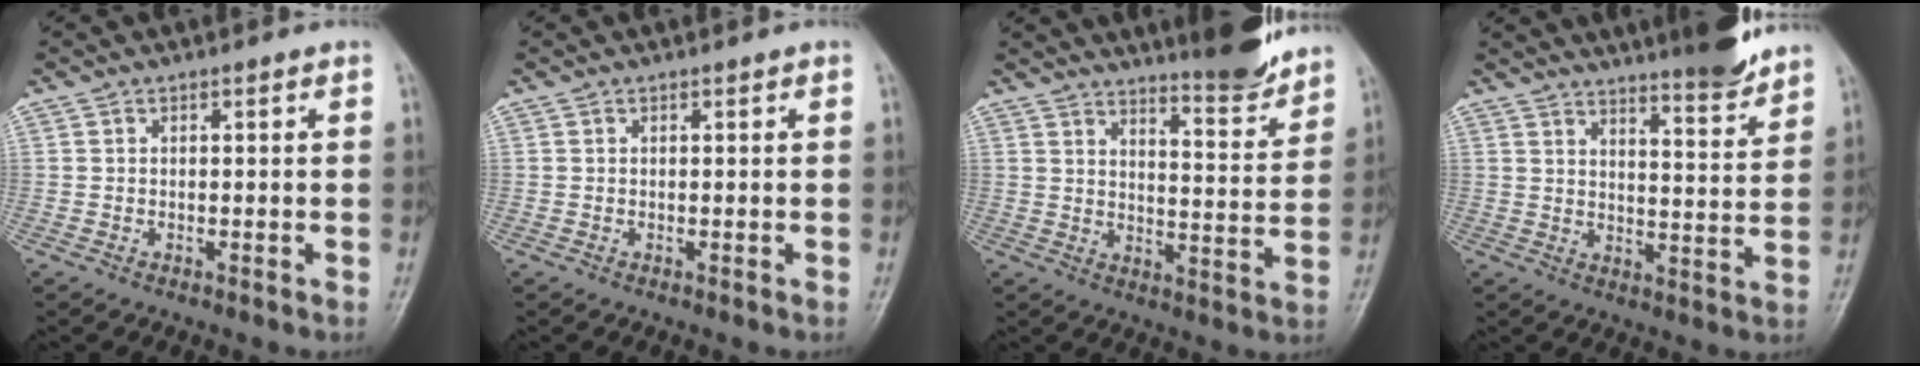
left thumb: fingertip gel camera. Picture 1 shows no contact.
{"total": 0.0}
{"total": 11.3, "force": [10.3, 1.3, 4.5], "torque": [-0.047, -0.083, 0.144]}
{"total": 11.9, "force": [10.3, 1.6, 5.7], "torque": [-0.065, -0.070, 0.141]}